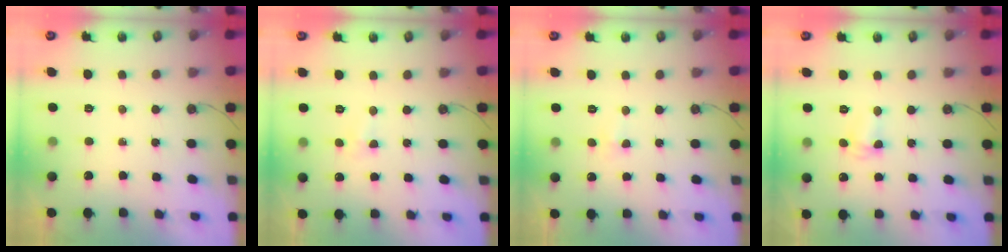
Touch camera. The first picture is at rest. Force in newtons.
{"total": 2.4, "press": 2.4, "slide": 0.5}
{"total": 3.3, "press": 3.2, "slide": 0.6}
{"total": 2.6, "press": 2.6, "slide": 0.6}